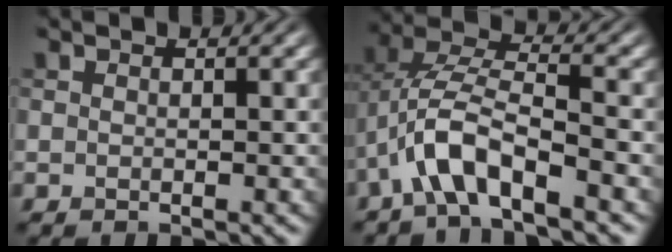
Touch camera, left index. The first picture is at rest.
{"total": 6.2, "force": [-3.3, 1.9, 4.9], "torque": [-0.098, 0.009, -0.068]}